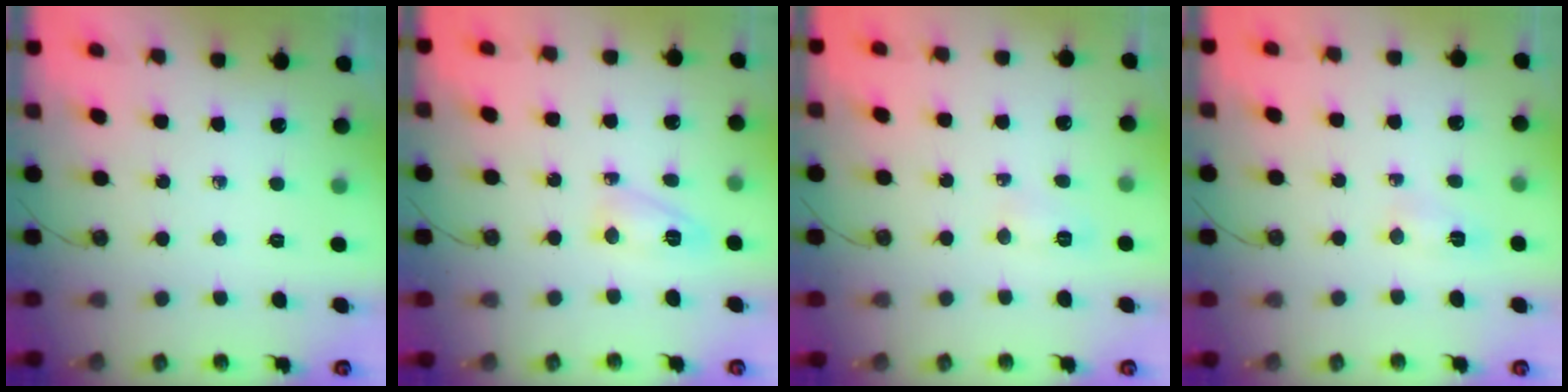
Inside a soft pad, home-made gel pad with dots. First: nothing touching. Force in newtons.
{"total": 5.6, "press": 5.6, "slide": 0.4}
{"total": 5.6, "press": 5.5, "slide": 1.2}
{"total": 3.6, "press": 3.6, "slide": 0.4}